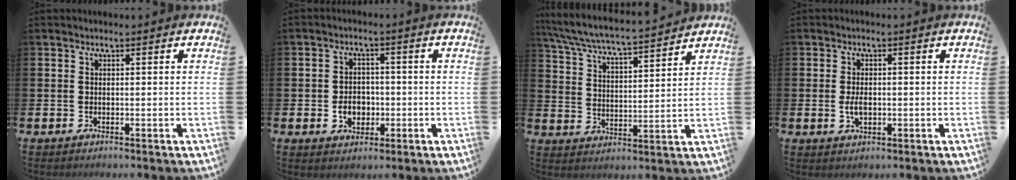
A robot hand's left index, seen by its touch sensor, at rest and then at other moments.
{"total": 3.7, "force": [-1.0, 3.0, 2.0], "torque": [-0.019, -0.004, -0.027]}
{"total": 6.3, "force": [6.0, 0.3, 1.8], "torque": [-0.063, -0.046, 0.102]}
{"total": 2.4, "force": [-0.2, 1.4, 1.9], "torque": [-0.030, 0.001, -0.006]}